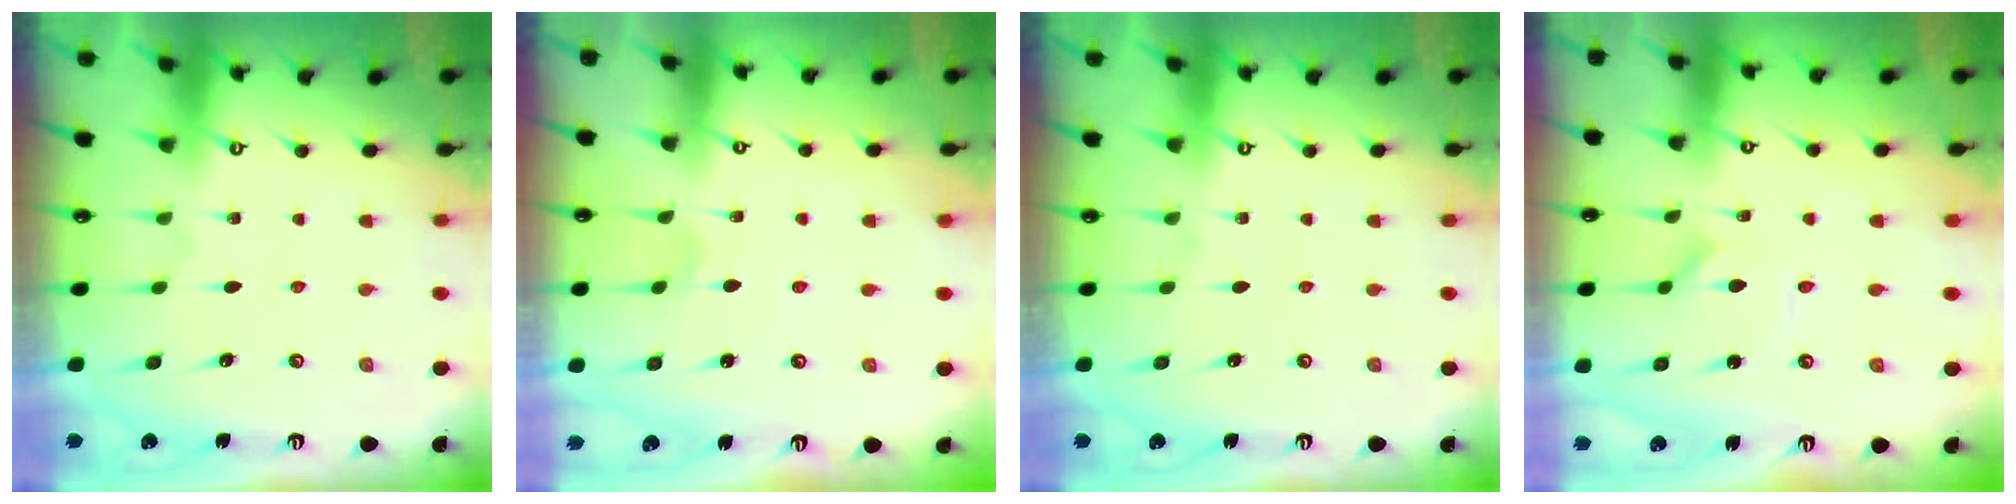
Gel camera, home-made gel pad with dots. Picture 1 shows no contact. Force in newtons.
{"total": 2.0, "press": 2.0, "slide": 0.2}
{"total": 0.0}
{"total": 1.5, "press": 1.5, "slide": 0.1}